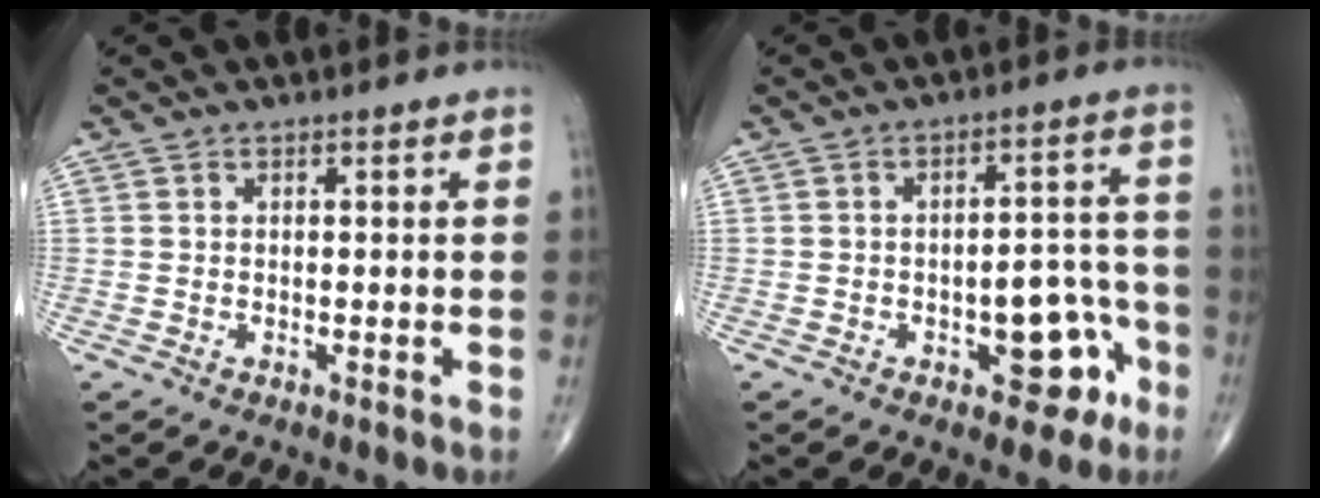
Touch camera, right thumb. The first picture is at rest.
{"total": 9.9, "force": [-4.2, 5.1, 7.3], "torque": [-0.056, 0.042, -0.048]}